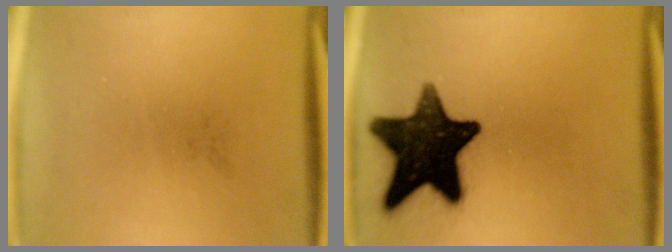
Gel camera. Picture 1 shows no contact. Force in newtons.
{"total": 16.8}